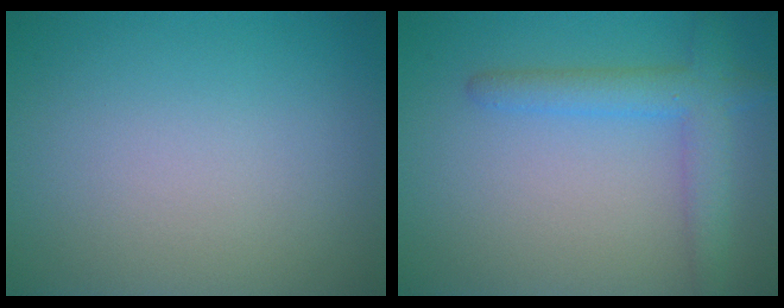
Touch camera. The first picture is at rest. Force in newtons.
{"total": 3.6, "press": 3.6, "slide": 0.1}